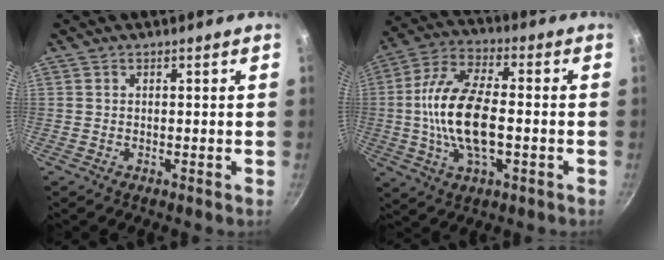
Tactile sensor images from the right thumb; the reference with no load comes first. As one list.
[{"total": 16.0, "force": [-1.8, 7.6, 13.9], "torque": [-0.261, 0.025, -0.044]}]